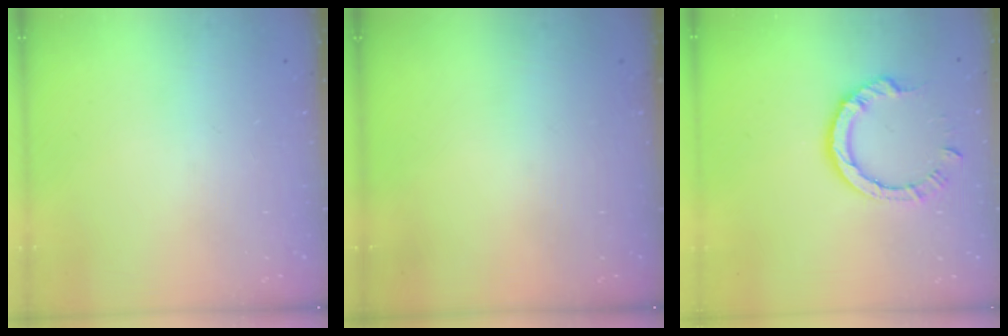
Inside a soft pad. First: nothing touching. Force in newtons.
{"total": 0.0}
{"total": 8.5, "press": 8.4, "slide": 1.0}